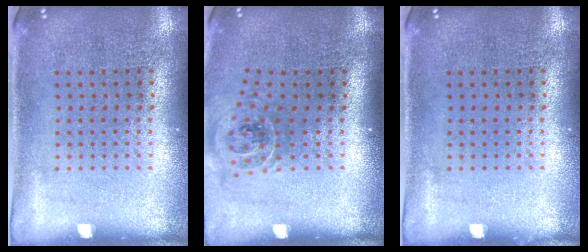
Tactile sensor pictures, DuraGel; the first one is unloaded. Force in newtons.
{"total": 1.1, "press": 1.0, "slide": 0.3}
{"total": 0.0}